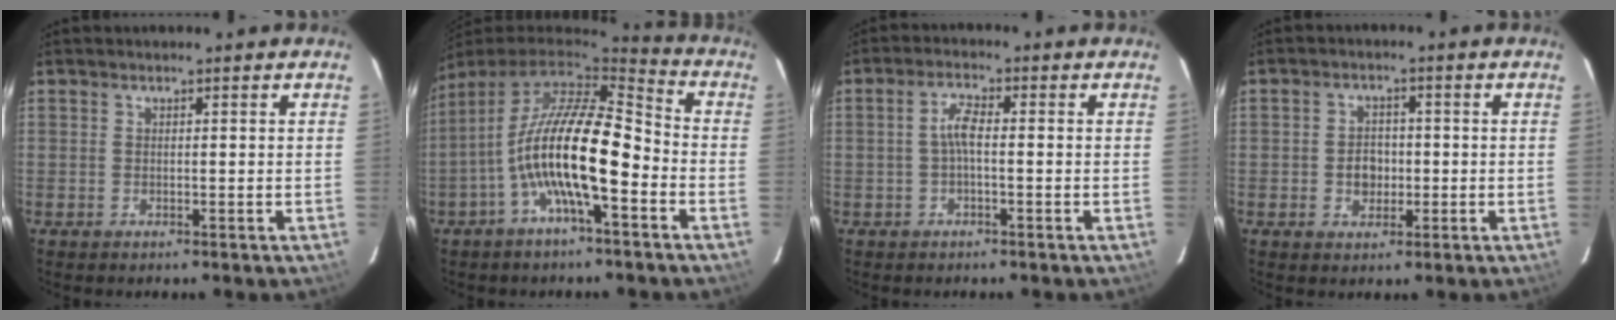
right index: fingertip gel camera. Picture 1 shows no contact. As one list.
[{"total": 14.6, "force": [-4.8, 3.5, 13.4], "torque": [-0.238, -0.004, -0.093]}, {"total": 3.1, "force": [-0.5, 0.7, 3.0], "torque": [-0.062, 0.009, -0.011]}, {"total": 4.1, "force": [-0.7, 3.3, 2.2], "torque": [-0.040, 0.008, -0.006]}]